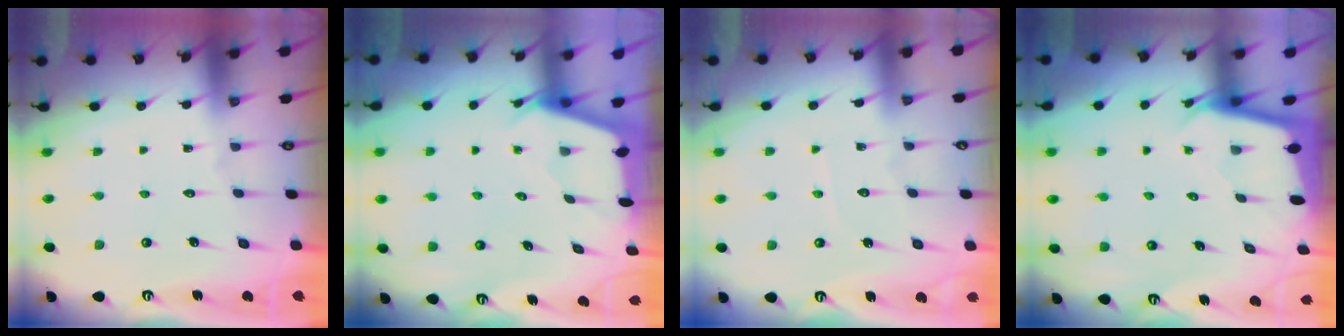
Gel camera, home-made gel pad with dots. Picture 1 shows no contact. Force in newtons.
{"total": 2.5, "press": 2.5, "slide": 0.2}
{"total": 3.5, "press": 3.5, "slide": 0.4}
{"total": 2.1, "press": 2.1, "slide": 0.0}